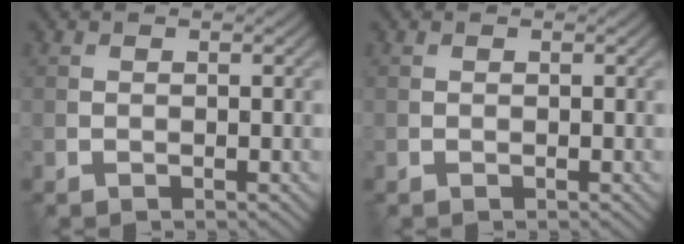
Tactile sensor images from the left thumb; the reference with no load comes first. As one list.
[{"total": 0.0}]